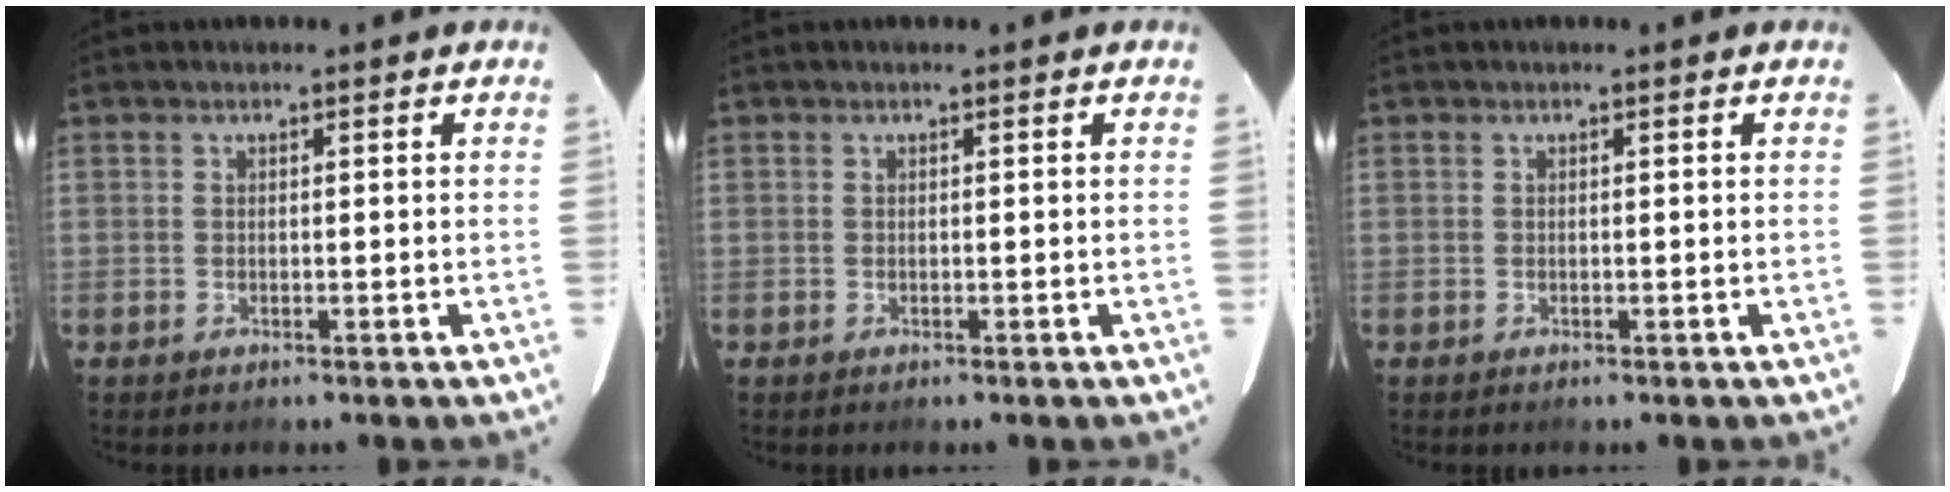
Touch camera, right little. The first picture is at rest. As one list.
[{"total": 0.0}, {"total": 0.0}]